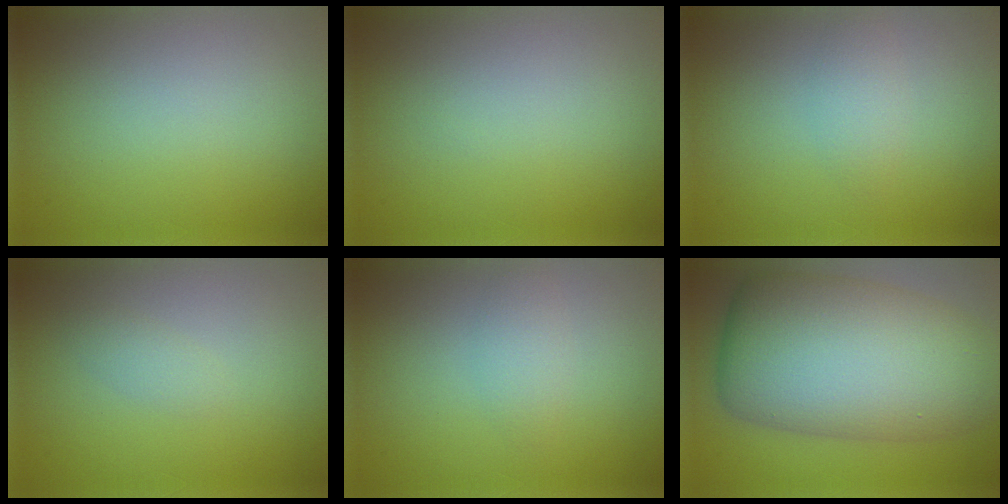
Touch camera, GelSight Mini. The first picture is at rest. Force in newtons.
{"total": 0.0}
{"total": 1.6, "press": 1.6, "slide": 0.1}
{"total": 1.1, "press": 1.1, "slide": 0.1}
{"total": 1.6, "press": 1.6, "slide": 0.1}
{"total": 12.9, "press": 12.9, "slide": 0.3}